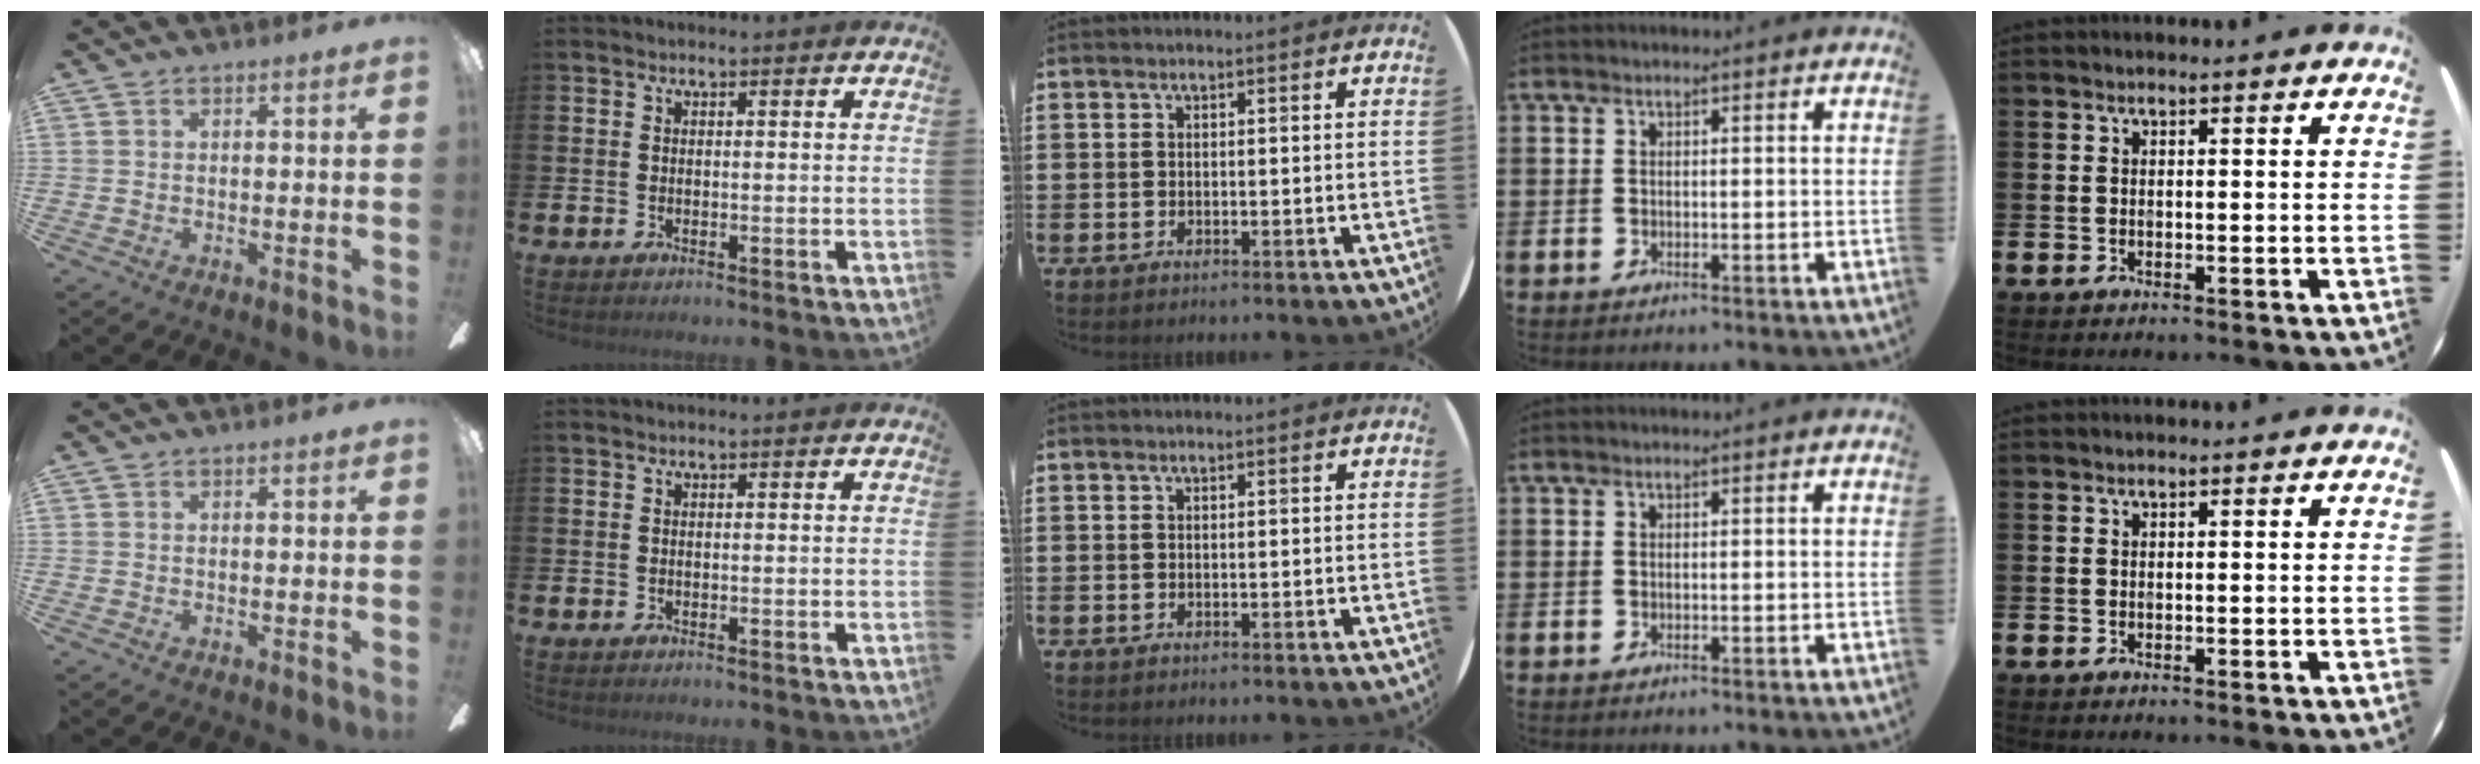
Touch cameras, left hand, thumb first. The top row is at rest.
{}